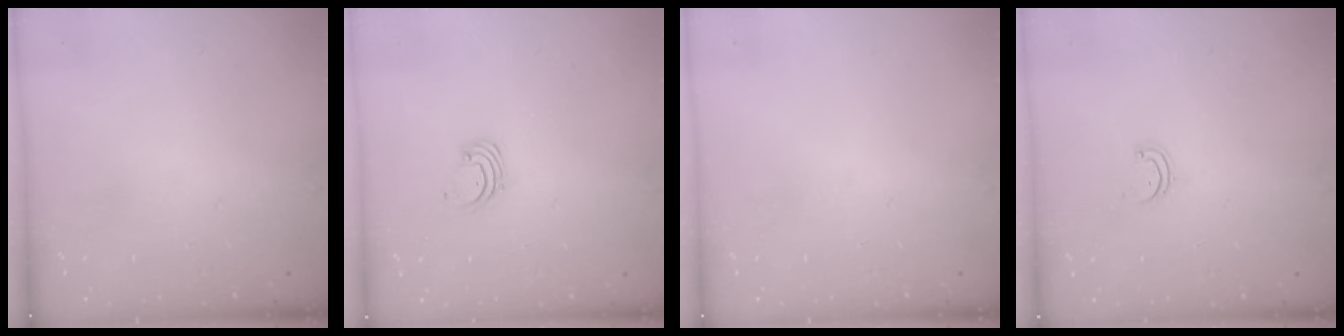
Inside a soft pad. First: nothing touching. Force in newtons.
{"total": 1.6, "press": 1.6, "slide": 0.1}
{"total": 0.0}
{"total": 1.7, "press": 1.7, "slide": 0.3}